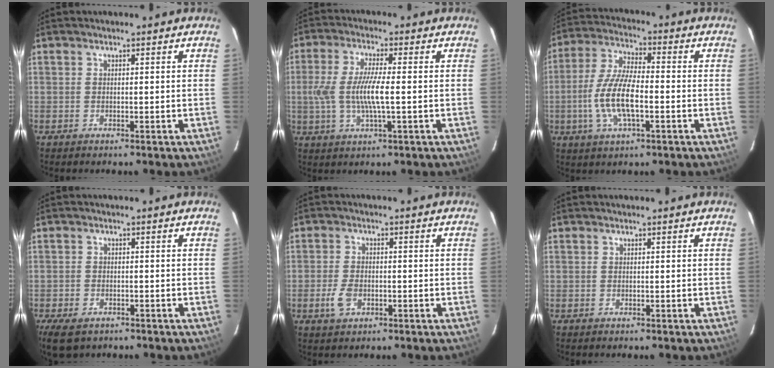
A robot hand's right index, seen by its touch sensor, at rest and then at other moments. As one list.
[{"total": 8.9, "force": [-0.9, 1.4, 8.7], "torque": [-0.175, -0.005, -0.018]}, {"total": 11.4, "force": [-2.8, 3.7, 10.4], "torque": [-0.219, 0.000, -0.057]}, {"total": 6.3, "force": [-4.2, 3.6, 3.0], "torque": [-0.081, -0.019, -0.070]}, {"total": 4.3, "force": [-1.7, 2.7, 2.9], "torque": [-0.070, -0.003, -0.030]}, {"total": 0.0}]